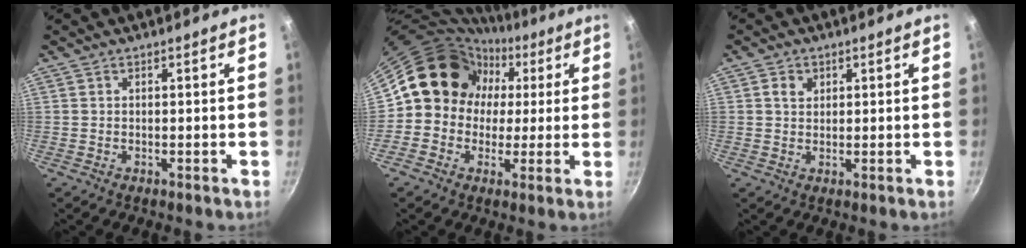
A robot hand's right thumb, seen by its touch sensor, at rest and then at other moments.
{"total": 12.2, "force": [2.2, 11.4, 3.9], "torque": [-0.011, 0.020, 0.015]}
{"total": 2.6, "force": [0.9, 2.1, 1.1], "torque": [-0.010, 0.002, 0.013]}